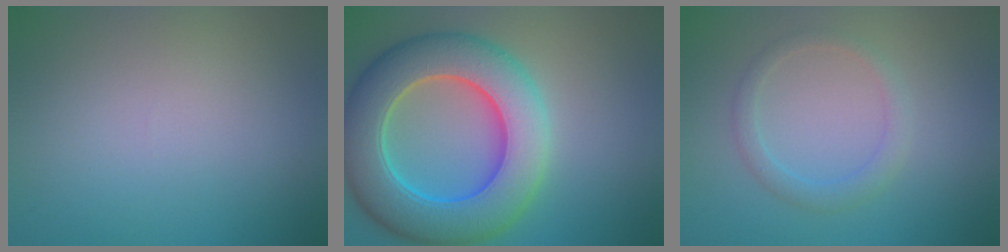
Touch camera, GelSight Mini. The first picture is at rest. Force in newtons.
{"total": 11.1, "press": 11.0, "slide": 0.3}
{"total": 1.8, "press": 1.8, "slide": 0.0}